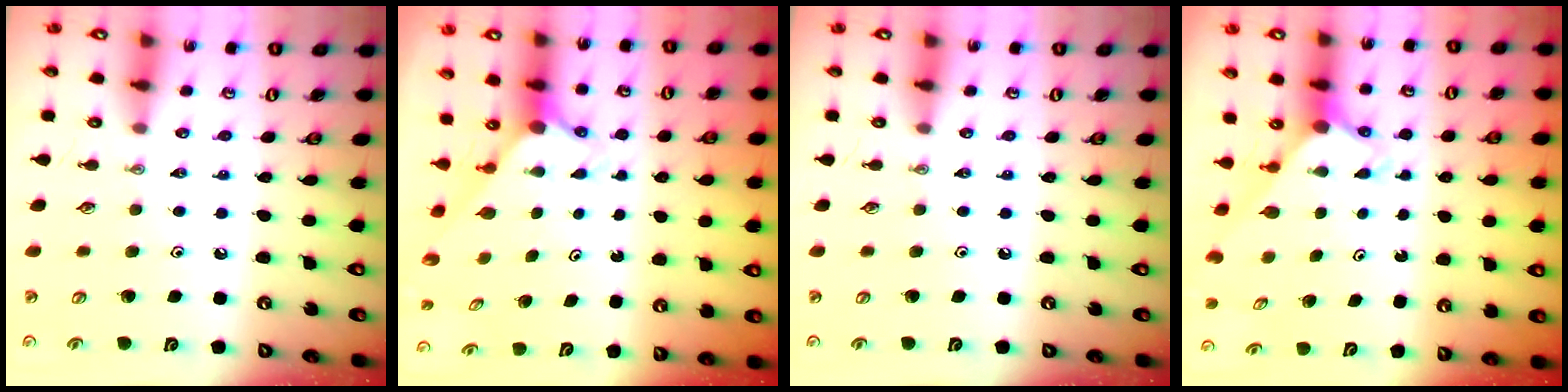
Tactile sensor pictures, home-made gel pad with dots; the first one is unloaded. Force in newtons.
{"total": 2.2, "press": 2.2, "slide": 0.2}
{"total": 0.0}
{"total": 2.5, "press": 2.5, "slide": 0.2}